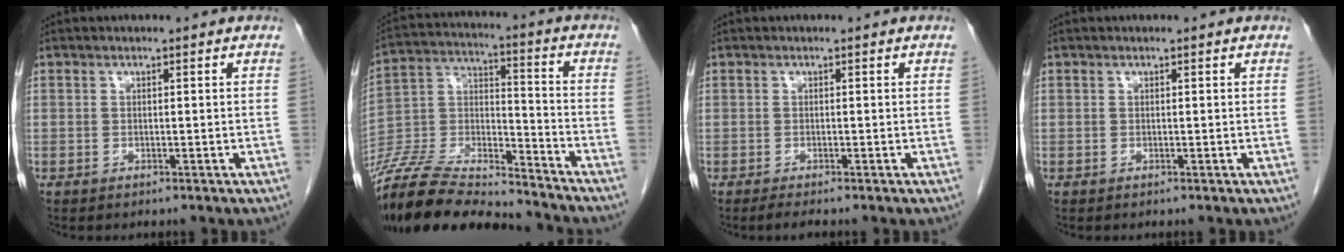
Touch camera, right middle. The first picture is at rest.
{"total": 21.1, "force": [-19.4, 3.1, 7.8], "torque": [-0.169, -0.003, -0.337]}
{"total": 1.5, "force": [-1.2, -0.3, 0.8], "torque": [-0.017, -0.005, -0.023]}
{"total": 0.0}